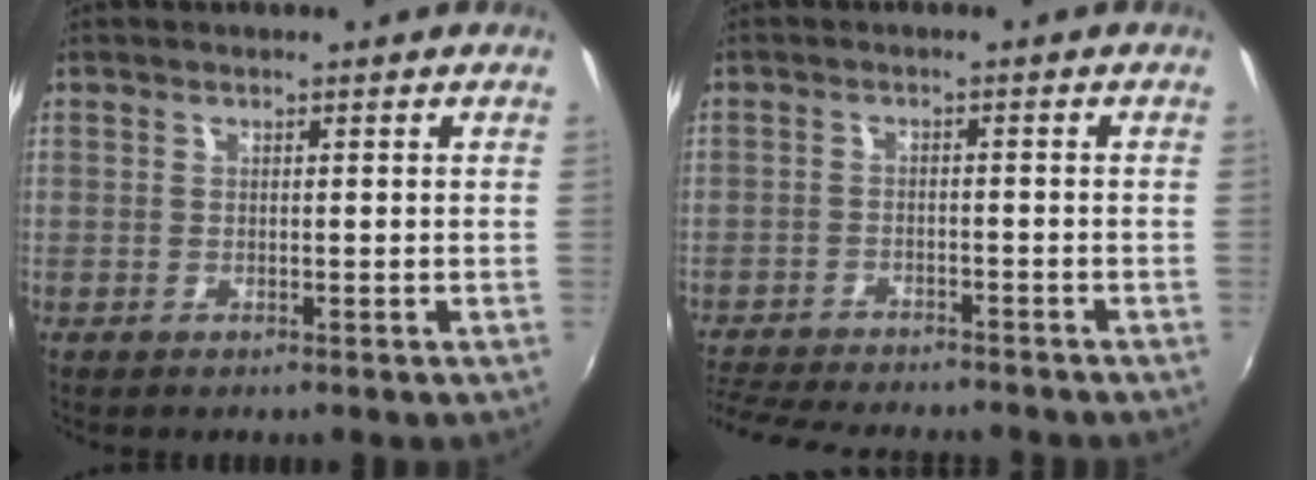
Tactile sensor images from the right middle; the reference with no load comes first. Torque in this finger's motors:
{"motor_torque": [1.01, -1.12, 0.22, 0.09]}